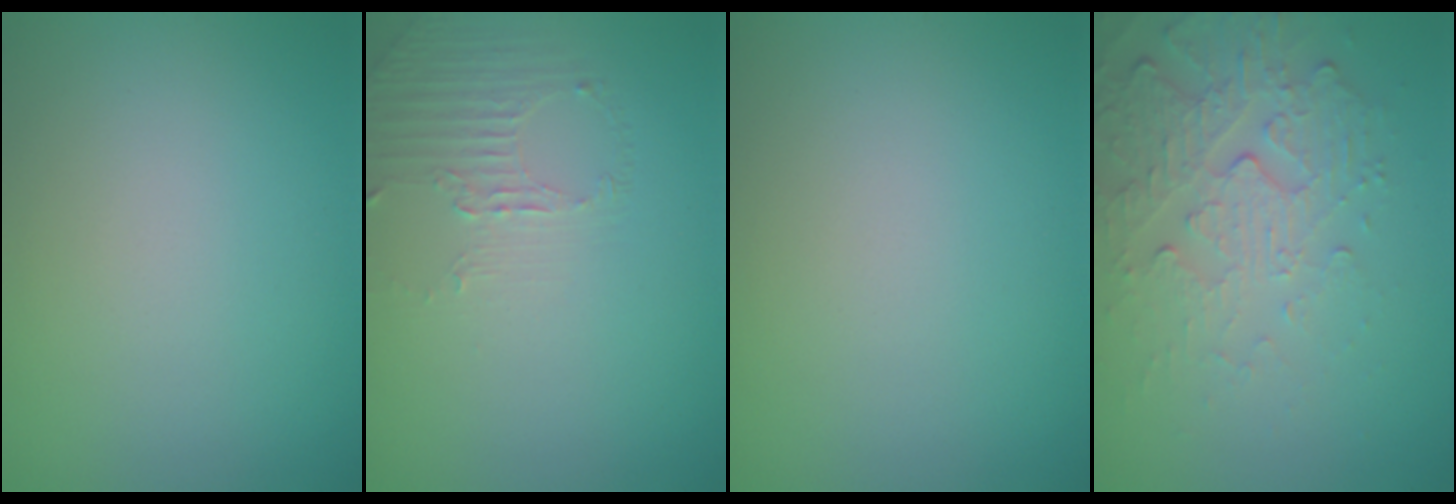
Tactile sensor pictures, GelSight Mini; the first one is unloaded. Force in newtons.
{"total": 1.4, "press": 0.6, "slide": 1.2}
{"total": 0.0}
{"total": 5.2, "press": 3.5, "slide": 3.9}